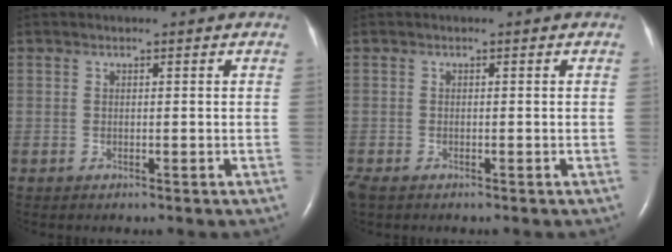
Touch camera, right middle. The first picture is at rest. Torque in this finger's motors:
{"motor_torque": [0.25, -0.23, 0.00, 0.02]}